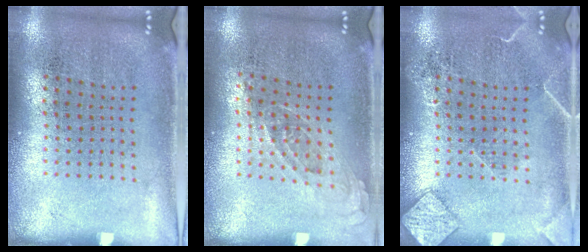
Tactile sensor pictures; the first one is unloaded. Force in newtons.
{"total": 0.8, "press": 0.8, "slide": 0.3}
{"total": 2.3, "press": 2.3, "slide": 0.3}